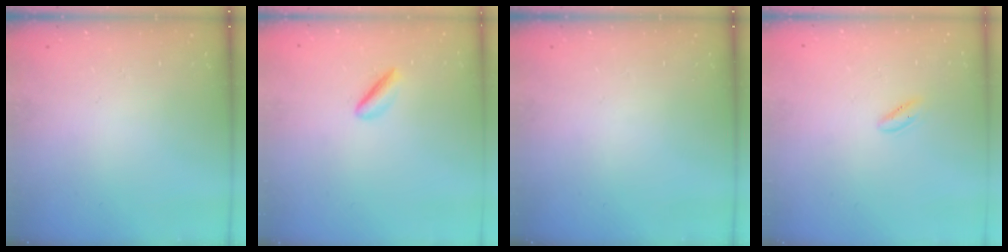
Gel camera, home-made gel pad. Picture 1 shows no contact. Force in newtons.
{"total": 2.3, "press": 2.2, "slide": 0.3}
{"total": 0.0}
{"total": 1.8, "press": 1.5, "slide": 0.9}